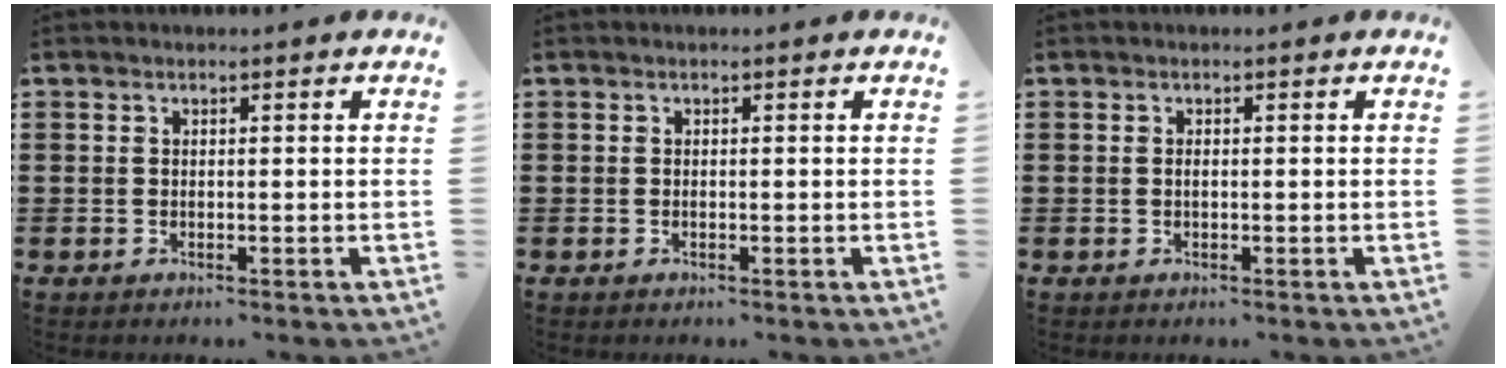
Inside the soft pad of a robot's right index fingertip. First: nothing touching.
{"total": 0.0}
{"total": 0.6, "force": [0.0, 0.2, 0.6], "torque": [-0.012, -0.001, -0.001]}